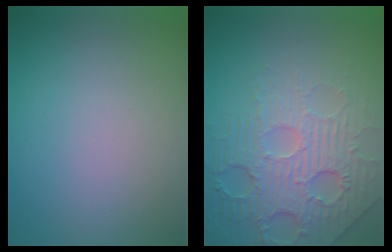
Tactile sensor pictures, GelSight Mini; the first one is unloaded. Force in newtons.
{"total": 6.5, "press": 5.1, "slide": 4.1}